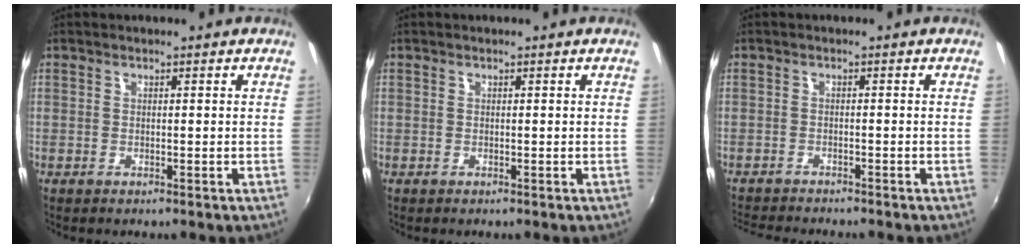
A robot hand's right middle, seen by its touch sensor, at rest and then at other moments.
{"total": 0.0}
{"total": 5.9, "force": [-5.6, 0.5, 1.7], "torque": [-0.049, -0.017, -0.093]}